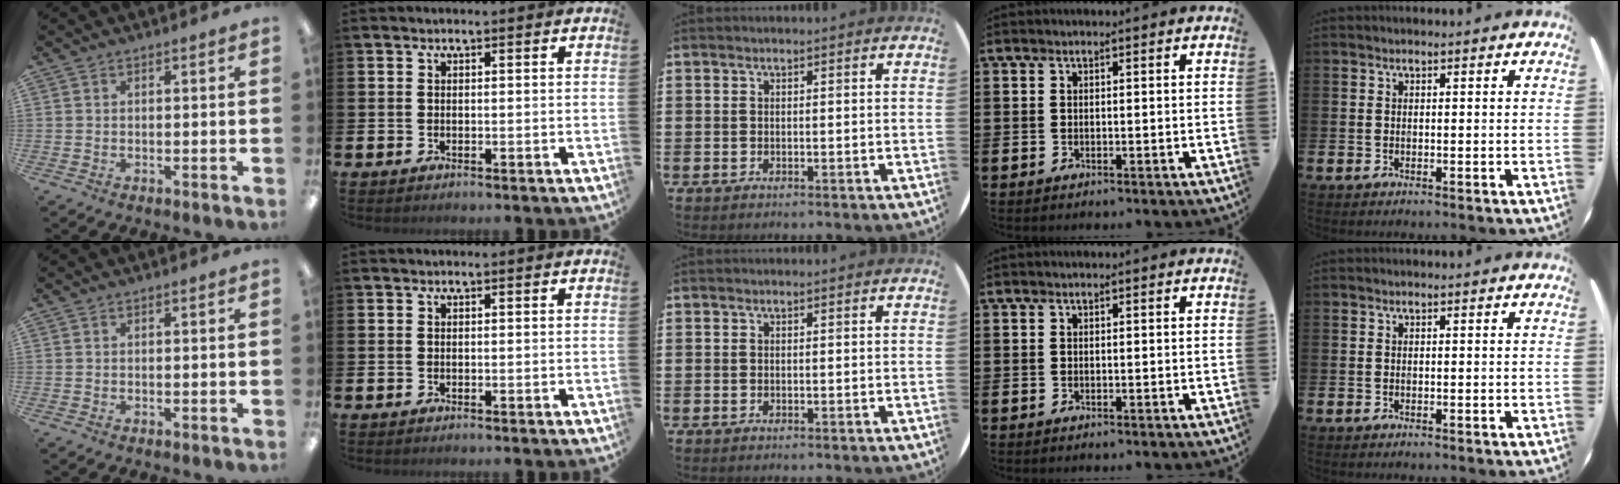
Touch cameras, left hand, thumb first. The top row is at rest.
{}